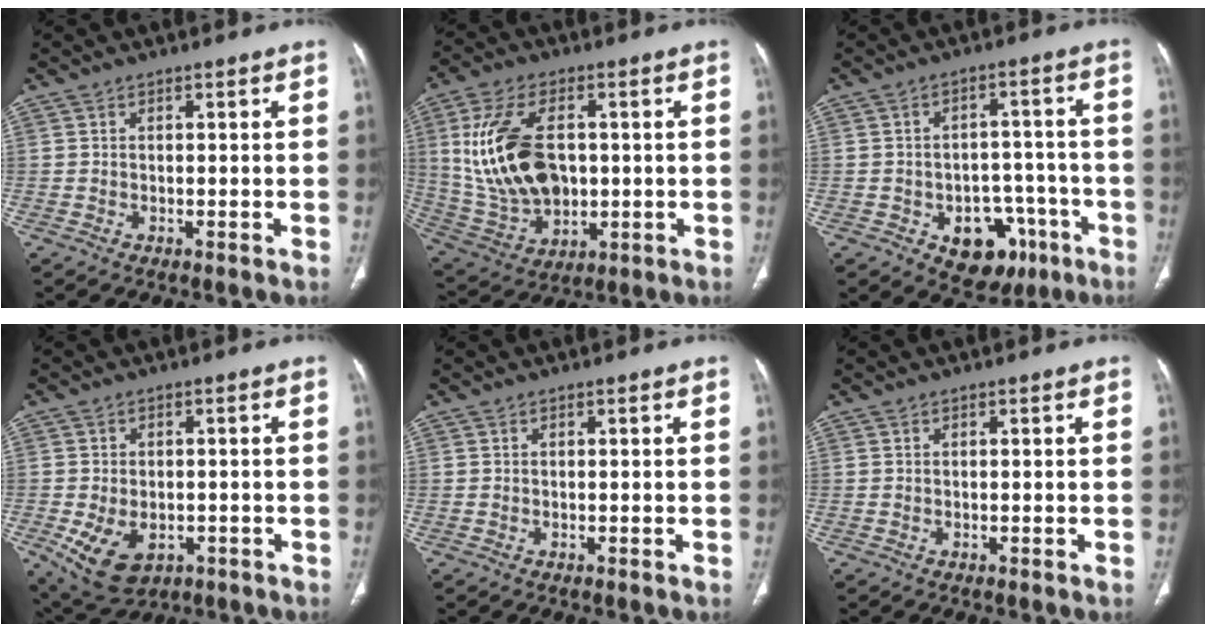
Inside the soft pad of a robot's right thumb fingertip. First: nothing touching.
{"total": 18.7, "force": [2.0, 11.6, 14.5], "torque": [-0.276, -0.007, 0.056]}
{"total": 11.8, "force": [-5.5, 8.1, 6.6], "torque": [-0.047, 0.042, -0.063]}
{"total": 9.7, "force": [-3.3, 6.4, 6.5], "torque": [-0.109, 0.005, -0.036]}
{"total": 0.0}
{"total": 0.0}